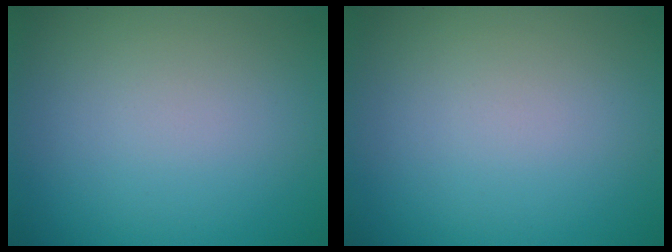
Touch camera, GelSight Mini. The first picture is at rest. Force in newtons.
{"total": 0.0}